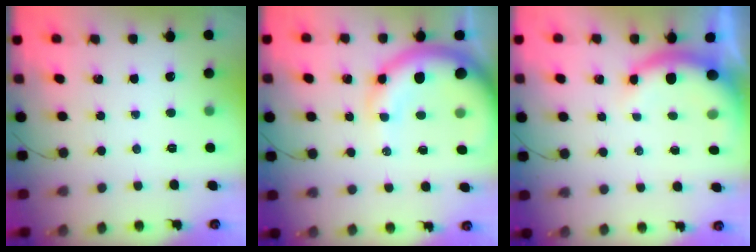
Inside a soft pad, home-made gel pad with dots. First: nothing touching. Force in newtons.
{"total": 11.0, "press": 10.6, "slide": 2.9}
{"total": 7.3, "press": 7.2, "slide": 0.7}